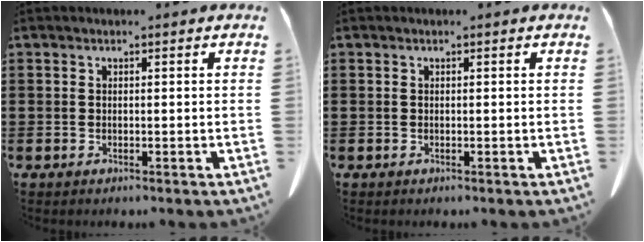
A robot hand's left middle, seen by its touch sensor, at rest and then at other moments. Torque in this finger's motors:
{"motor_torque": [-0.07, -0.07, -0.01, 0.01]}